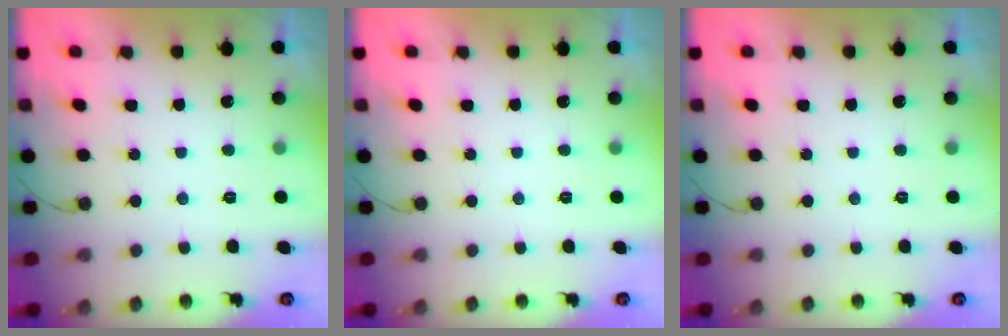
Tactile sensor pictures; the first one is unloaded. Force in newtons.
{"total": 0.0}
{"total": 0.0}